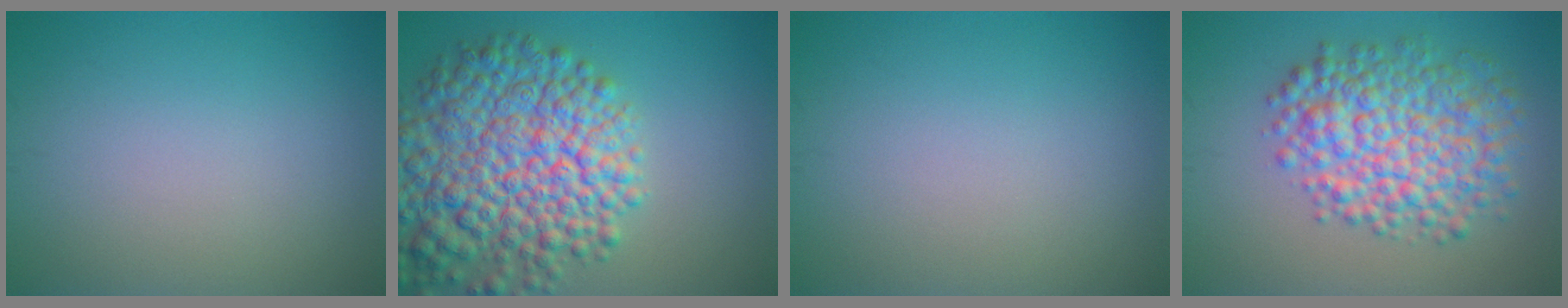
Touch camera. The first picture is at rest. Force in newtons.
{"total": 11.5, "press": 11.4, "slide": 0.6}
{"total": 0.0}
{"total": 8.0, "press": 8.0, "slide": 0.2}